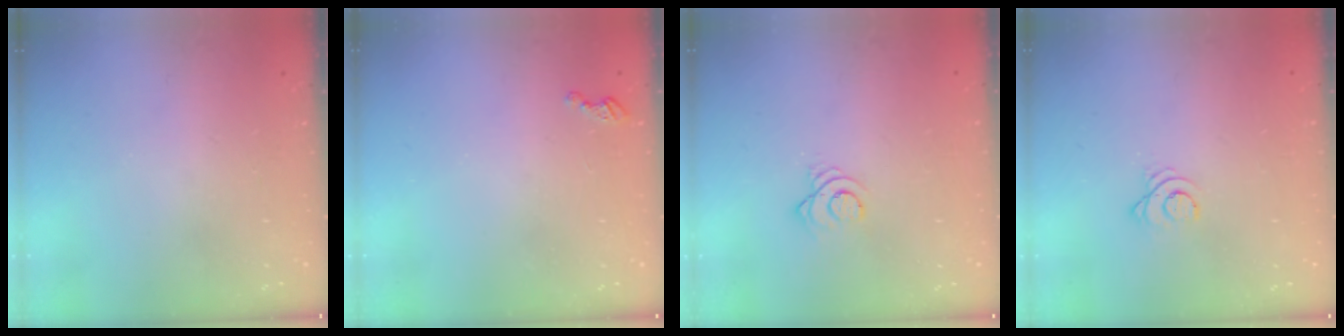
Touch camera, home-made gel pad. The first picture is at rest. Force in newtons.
{"total": 2.8, "press": 2.8, "slide": 0.4}
{"total": 3.1, "press": 3.1, "slide": 0.3}
{"total": 2.7, "press": 2.7, "slide": 0.3}